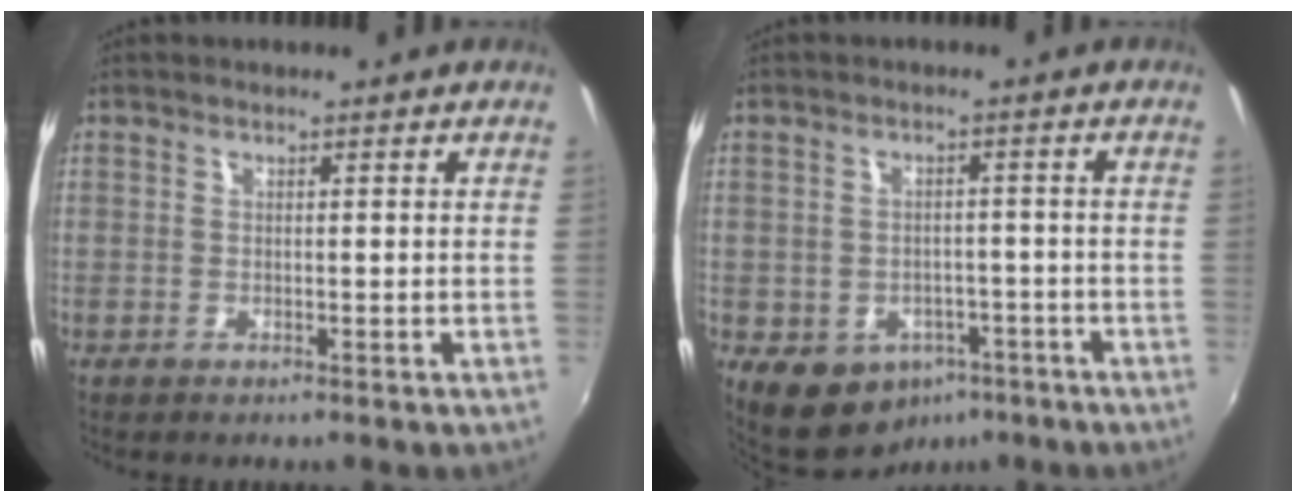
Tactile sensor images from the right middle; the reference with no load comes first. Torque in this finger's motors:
{"motor_torque": [1.15, -0.98, 0.11, 0.08]}